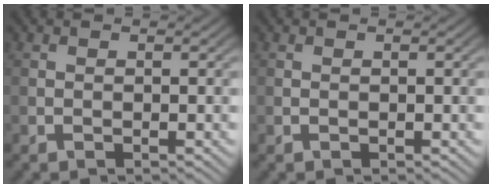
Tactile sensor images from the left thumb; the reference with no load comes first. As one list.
[{"total": 0.0}]